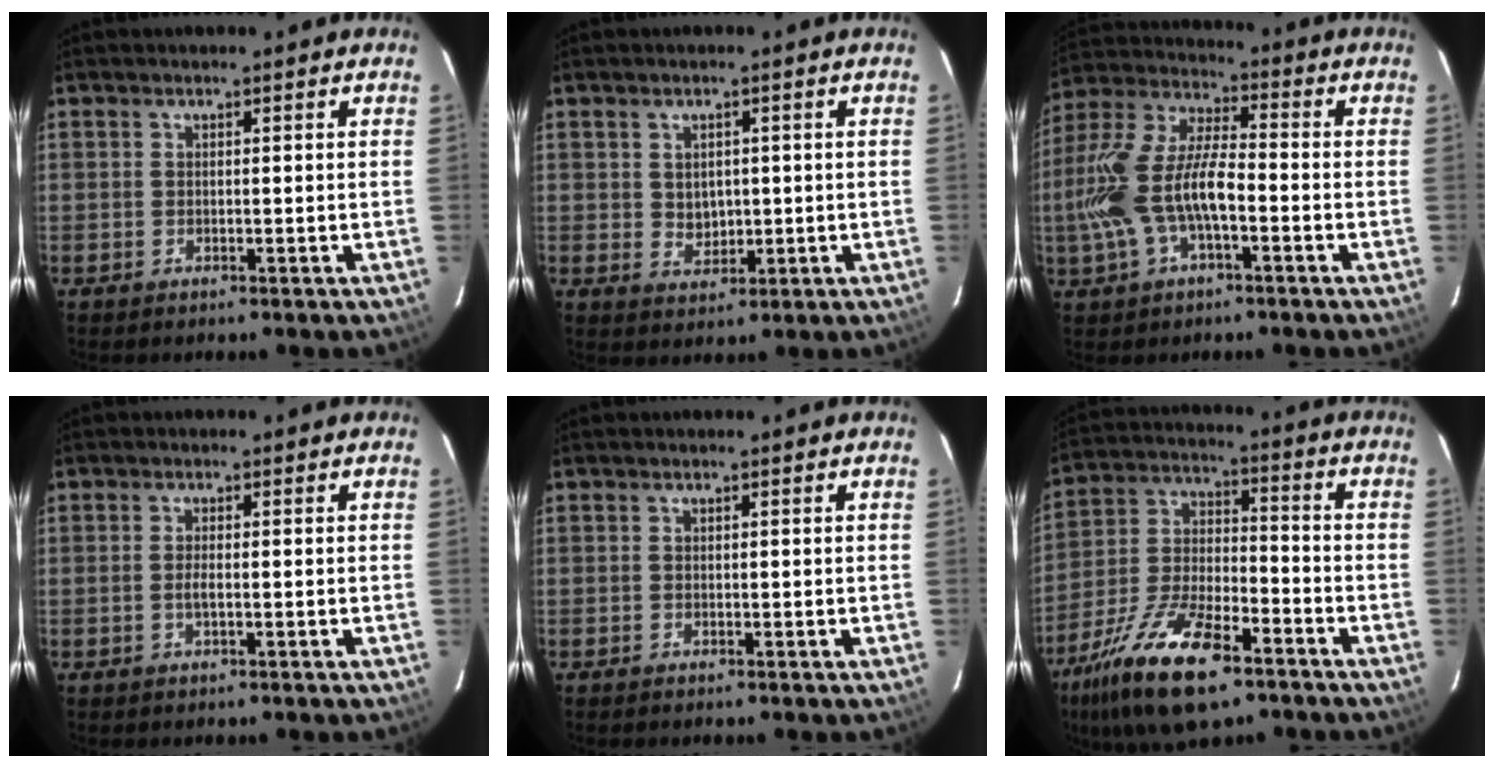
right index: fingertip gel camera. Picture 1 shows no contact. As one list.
[{"total": 3.7, "force": [0.4, 3.1, 1.9], "torque": [-0.031, 0.002, 0.016]}, {"total": 15.1, "force": [-4.0, 6.0, 13.2], "torque": [-0.279, 0.002, -0.074]}, {"total": 1.4, "force": [-0.3, 0.2, 1.4], "torque": [-0.028, 0.000, -0.004]}, {"total": 0.0}, {"total": 19.7, "force": [-12.4, 7.4, 13.4], "torque": [-0.276, -0.024, -0.227]}]